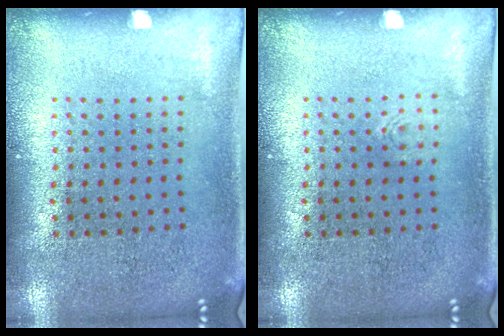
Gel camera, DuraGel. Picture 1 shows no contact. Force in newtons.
{"total": 0.6, "press": 0.6, "slide": 0.1}